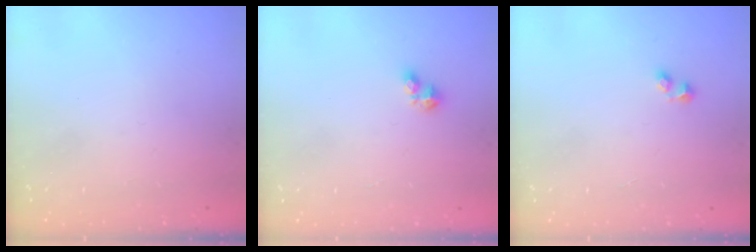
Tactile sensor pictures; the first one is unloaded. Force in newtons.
{"total": 3.9, "press": 3.8, "slide": 0.4}
{"total": 1.5, "press": 1.2, "slide": 0.8}